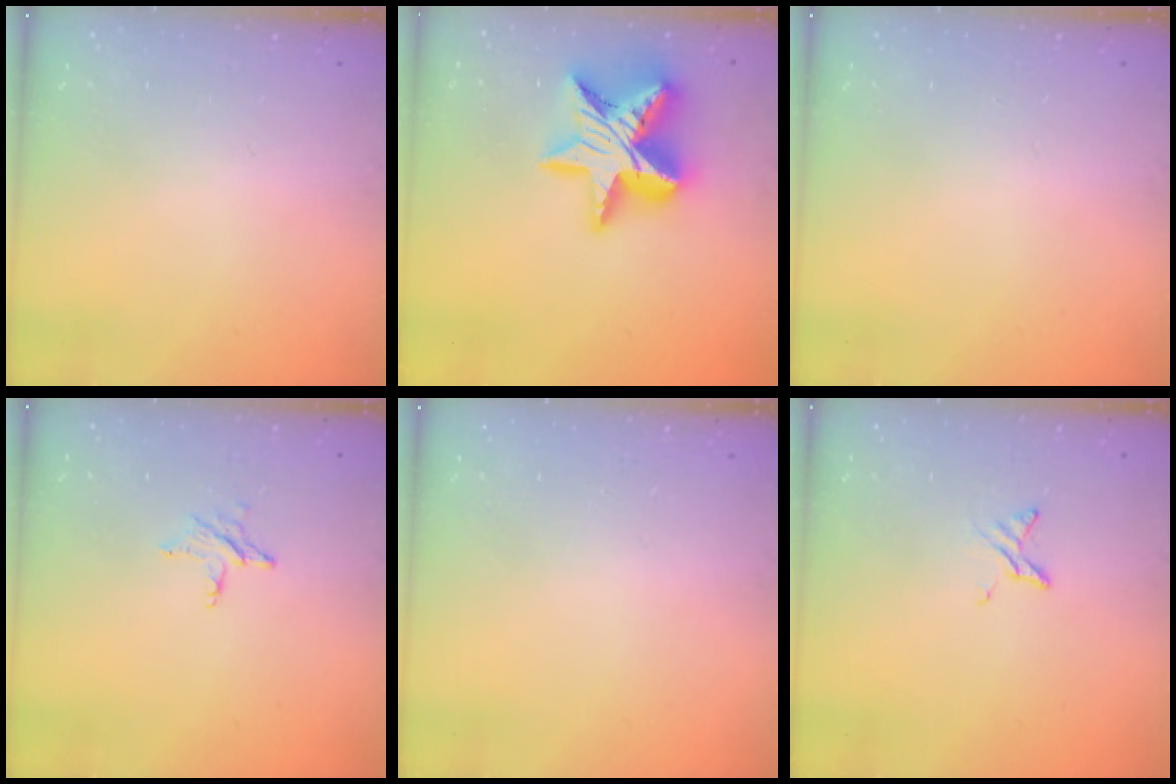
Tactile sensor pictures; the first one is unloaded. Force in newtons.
{"total": 20.8, "press": 20.8, "slide": 1.5}
{"total": 0.0}
{"total": 3.6, "press": 3.6, "slide": 0.5}
{"total": 0.0}
{"total": 4.2, "press": 4.2, "slide": 0.5}